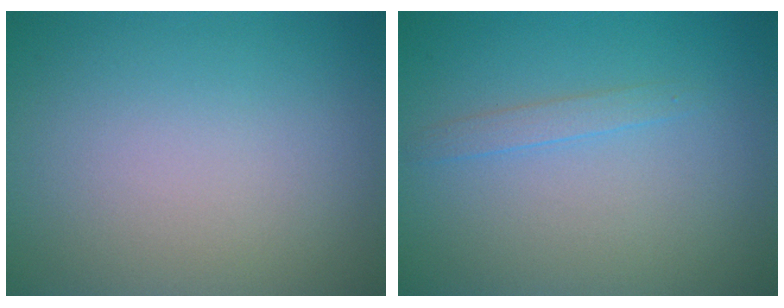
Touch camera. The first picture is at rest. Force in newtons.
{"total": 1.1, "press": 1.1, "slide": 0.2}